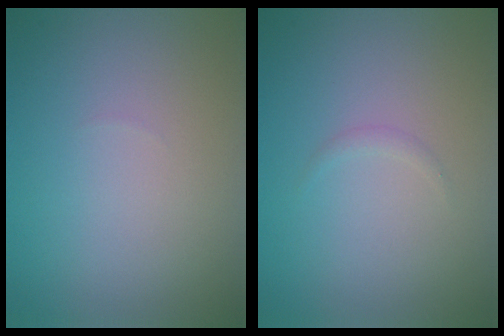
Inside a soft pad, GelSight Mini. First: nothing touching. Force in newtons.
{"total": 0.6, "press": 0.6, "slide": 0.1}